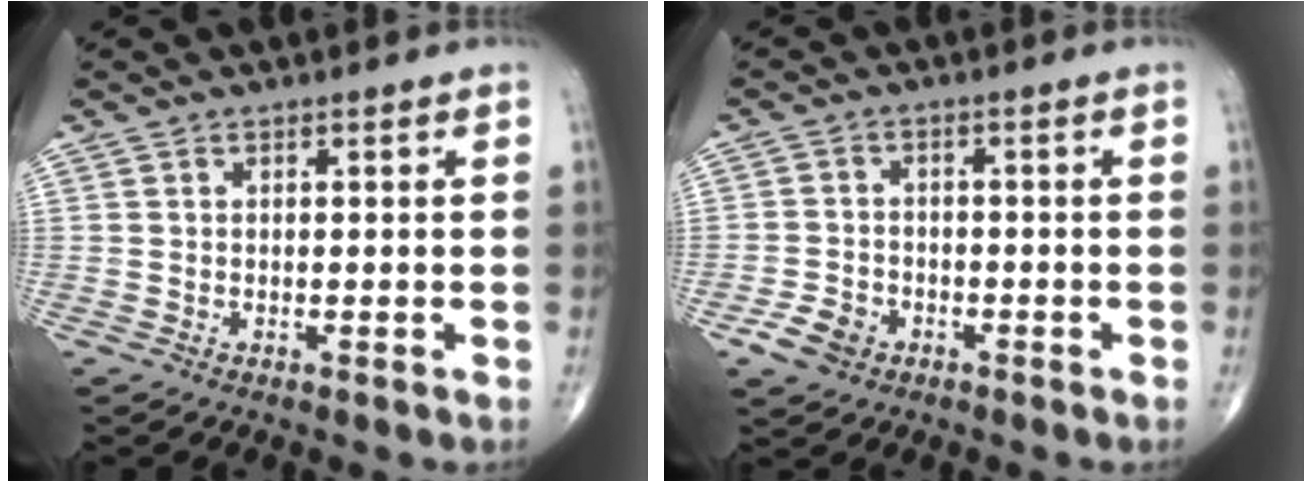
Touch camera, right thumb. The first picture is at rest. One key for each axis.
{"total": 4.7, "fx": -2.5, "fy": 3.5, "fz": 2.0, "tx": -0.029, "ty": 0.014, "tz": -0.042}